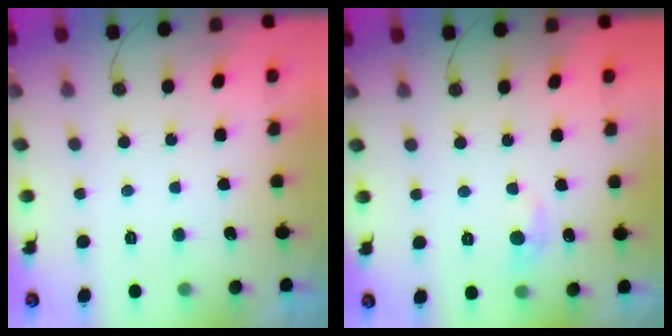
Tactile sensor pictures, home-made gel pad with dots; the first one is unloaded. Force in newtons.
{"total": 6.1, "press": 6.0, "slide": 0.9}